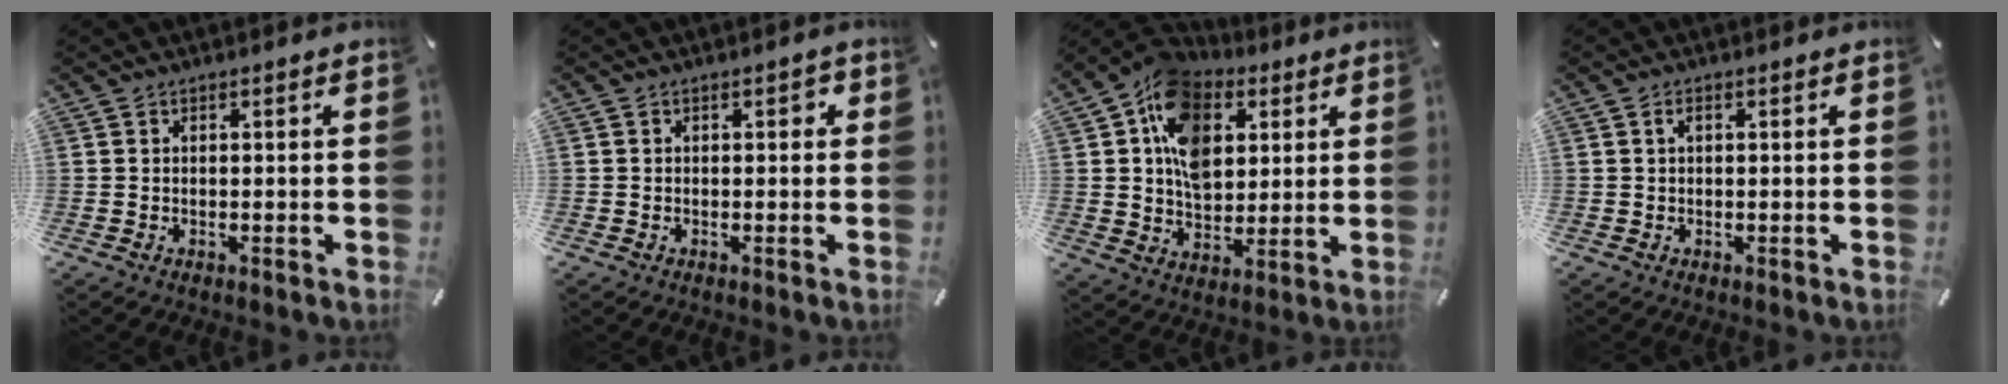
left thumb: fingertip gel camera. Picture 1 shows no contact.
{"total": 1.2, "force": [-0.1, 0.9, 0.8], "torque": [-0.015, 0.008, -0.005]}
{"total": 14.9, "force": [4.9, 11.1, 8.6], "torque": [-0.166, -0.007, 0.092]}
{"total": 1.4, "force": [0.3, 0.6, 1.2], "torque": [-0.025, 0.003, 0.004]}